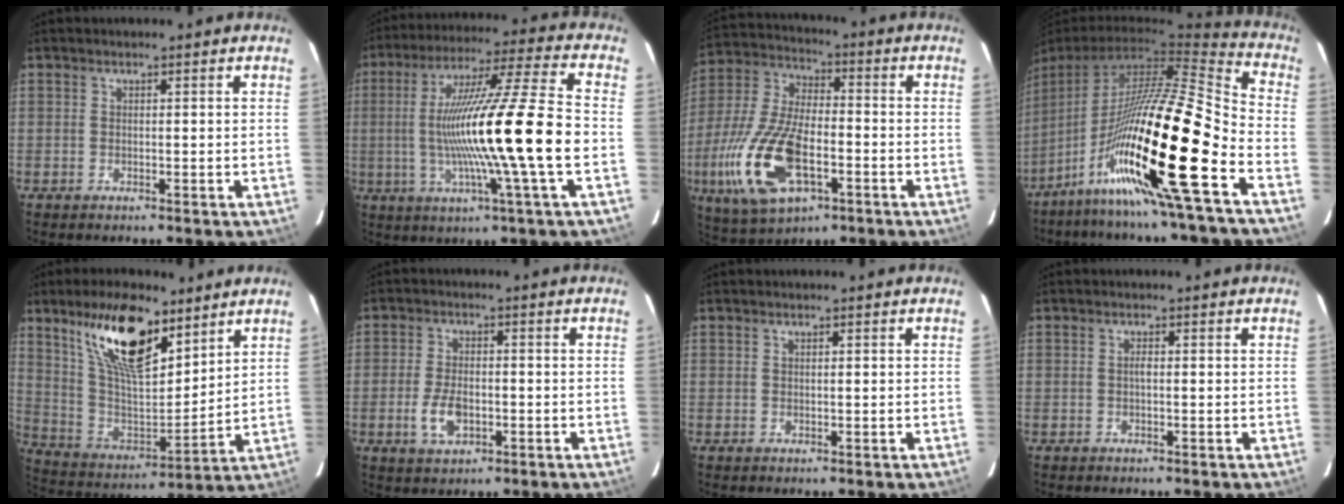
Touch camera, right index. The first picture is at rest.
{"total": 19.8, "force": [-2.5, -1.6, 19.6], "torque": [-0.343, -0.010, -0.043]}
{"total": 19.8, "force": [-6.6, 9.4, 16.2], "torque": [-0.364, -0.022, -0.116]}
{"total": 21.1, "force": [-8.9, 0.3, 19.1], "torque": [-0.319, -0.040, -0.168]}
{"total": 19.2, "force": [11.8, 7.4, 13.2], "torque": [-0.246, 0.004, 0.228]}
{"total": 6.2, "force": [-1.9, 3.4, 4.8], "torque": [-0.104, -0.005, -0.032]}
{"total": 0.5, "force": [0.2, -0.1, 0.4], "torque": [-0.011, 0.002, 0.005]}
{"total": 0.8, "force": [-0.1, 0.1, 0.8], "torque": [-0.017, 0.004, -0.003]}